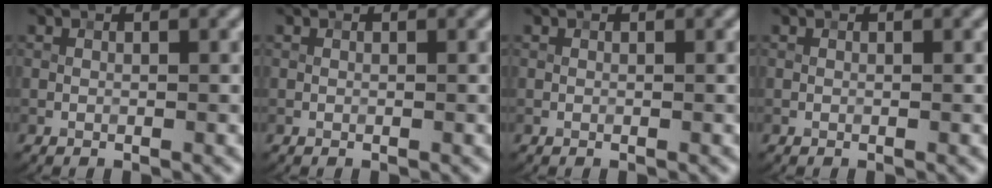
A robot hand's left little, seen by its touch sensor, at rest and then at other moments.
{"total": 0.0}
{"total": 0.0}
{"total": 0.0}